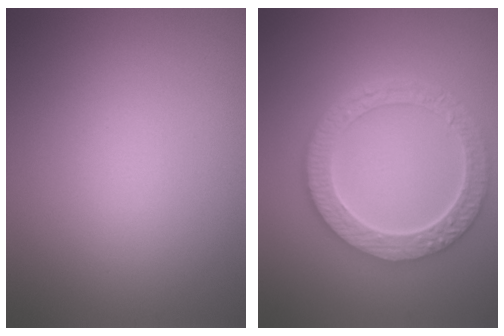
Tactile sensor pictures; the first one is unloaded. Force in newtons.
{"total": 6.2, "press": 5.0, "slide": 3.6}